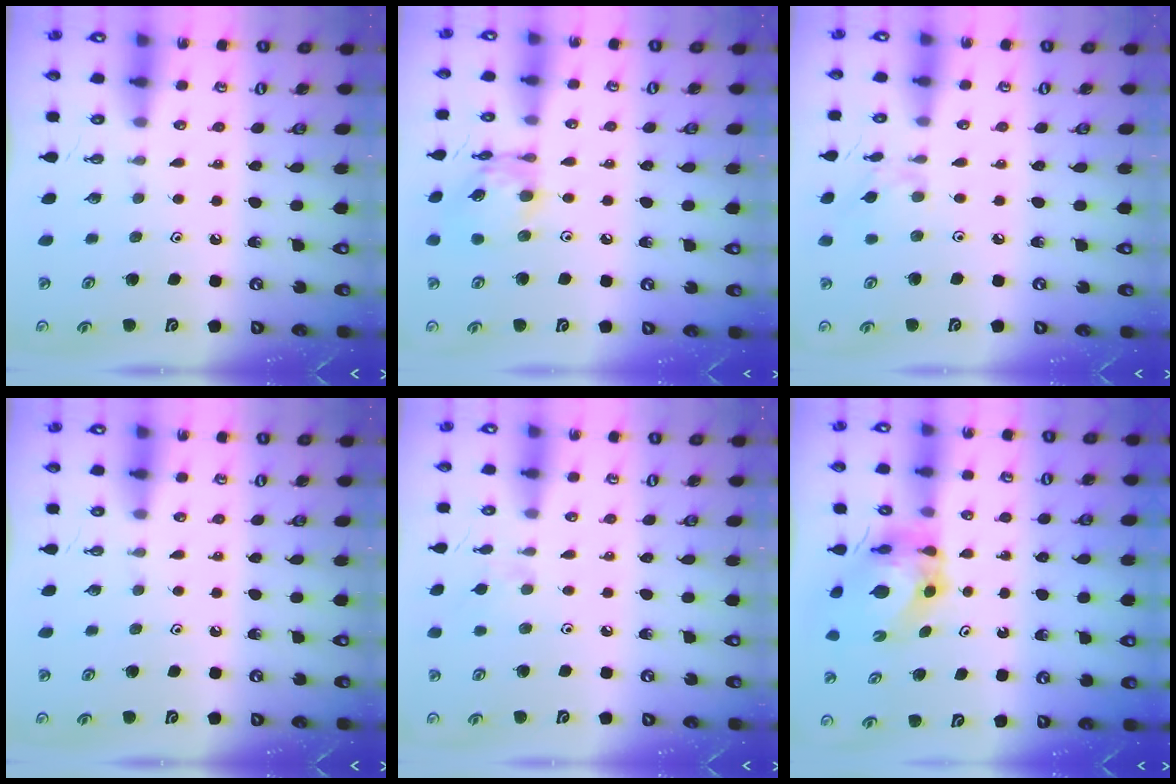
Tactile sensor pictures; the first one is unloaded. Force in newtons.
{"total": 12.9, "press": 12.8, "slide": 1.1}
{"total": 4.1, "press": 4.1, "slide": 0.4}
{"total": 0.0}
{"total": 4.2, "press": 4.1, "slide": 0.7}
{"total": 6.6, "press": 6.6, "slide": 0.6}